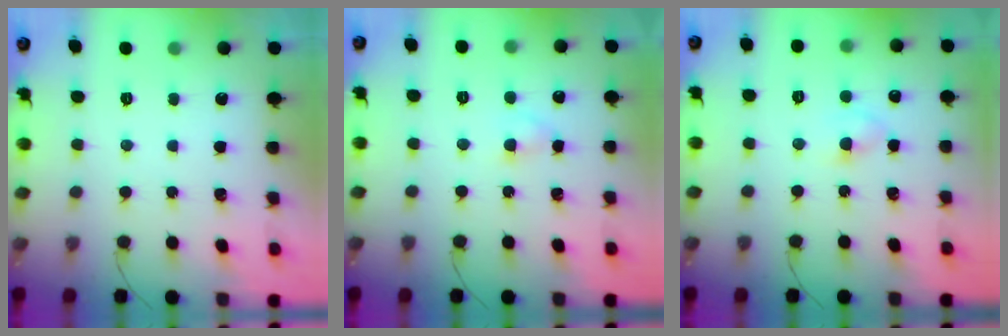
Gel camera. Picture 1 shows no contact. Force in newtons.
{"total": 2.4, "press": 2.2, "slide": 1.0}
{"total": 2.5, "press": 2.3, "slide": 1.0}